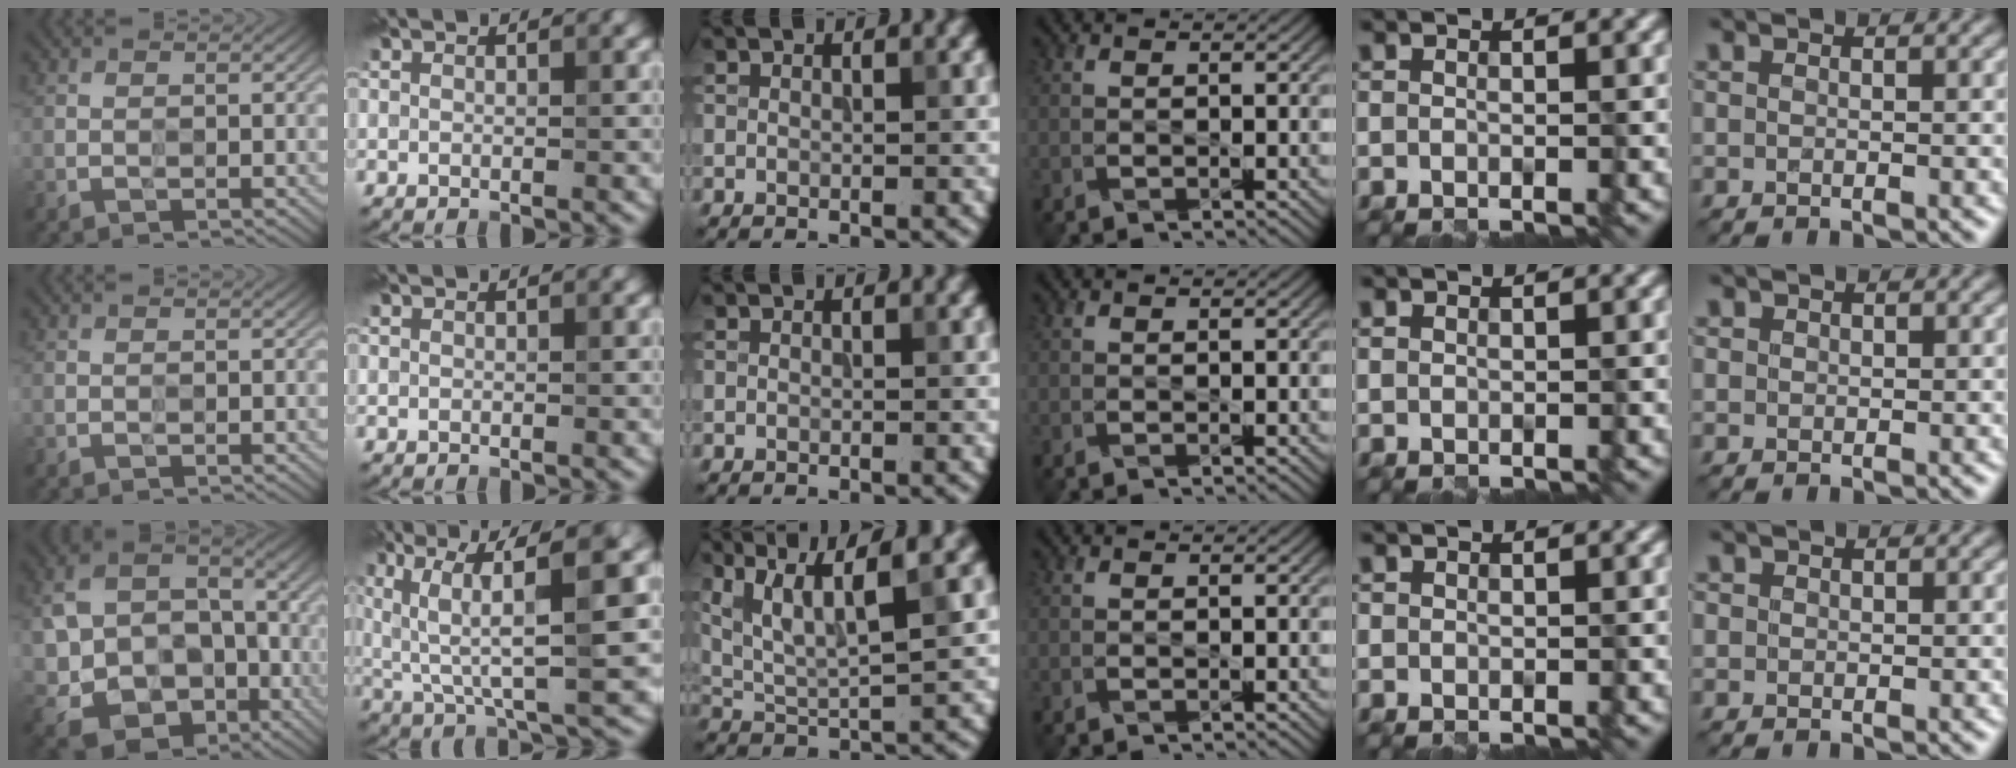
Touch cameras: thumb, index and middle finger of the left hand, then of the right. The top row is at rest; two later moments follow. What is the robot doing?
{"motion": "wipe", "object": "paper plate"}